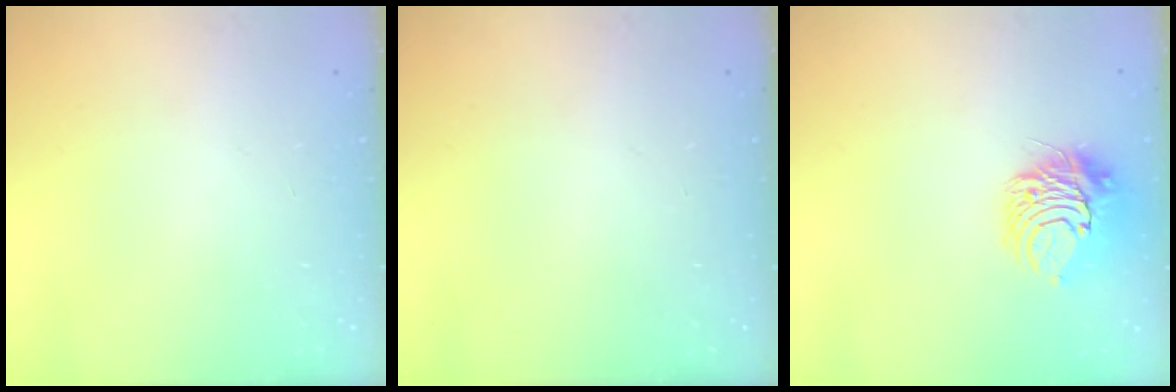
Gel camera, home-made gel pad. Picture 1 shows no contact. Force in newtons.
{"total": 0.0}
{"total": 9.5, "press": 9.4, "slide": 1.1}